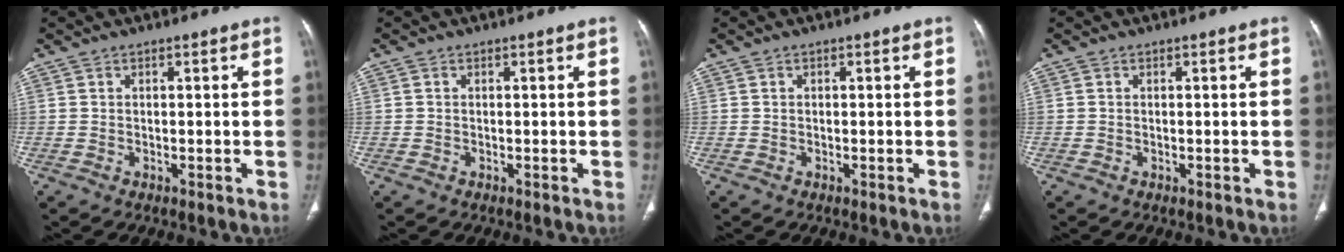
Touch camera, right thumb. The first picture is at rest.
{"total": 0.0}
{"total": 0.0}
{"total": 0.0}